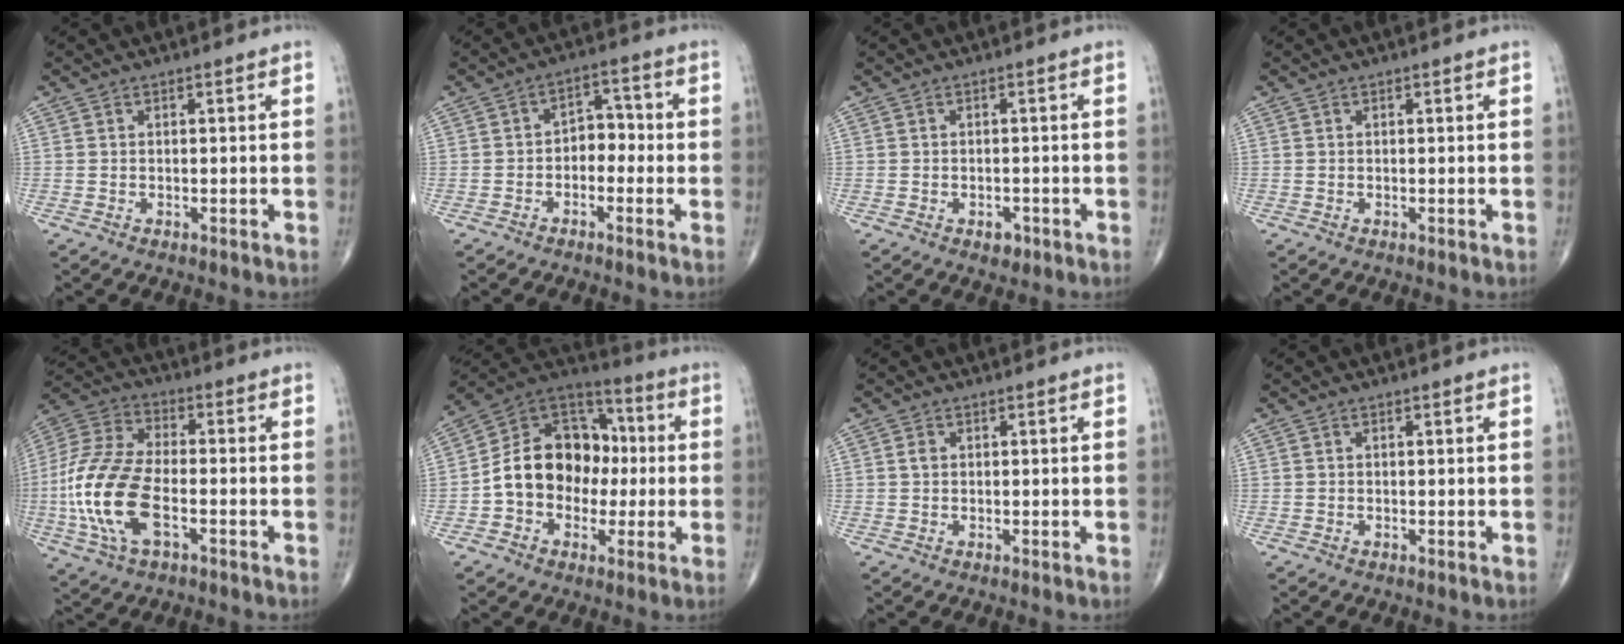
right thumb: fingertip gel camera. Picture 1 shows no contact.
{"total": 4.9, "force": [-1.3, 3.5, 3.1], "torque": [-0.019, 0.029, -0.032]}
{"total": 2.0, "force": [-1.0, 1.3, 1.1], "torque": [-0.008, 0.003, -0.011]}
{"total": 0.0}
{"total": 17.4, "force": [-4.2, 8.6, 14.6], "torque": [-0.324, 0.018, -0.080]}
{"total": 16.5, "force": [-1.3, 12.8, 10.2], "torque": [-0.126, 0.046, -0.030]}
{"total": 1.1, "force": [0.2, 0.8, 0.7], "torque": [-0.012, 0.002, 0.004]}
{"total": 0.0}